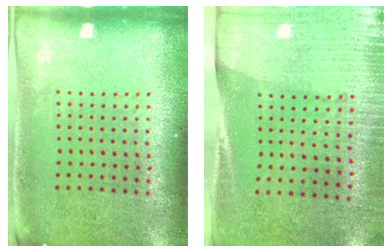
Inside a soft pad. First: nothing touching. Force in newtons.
{"total": 2.9, "press": 2.6, "slide": 1.3}